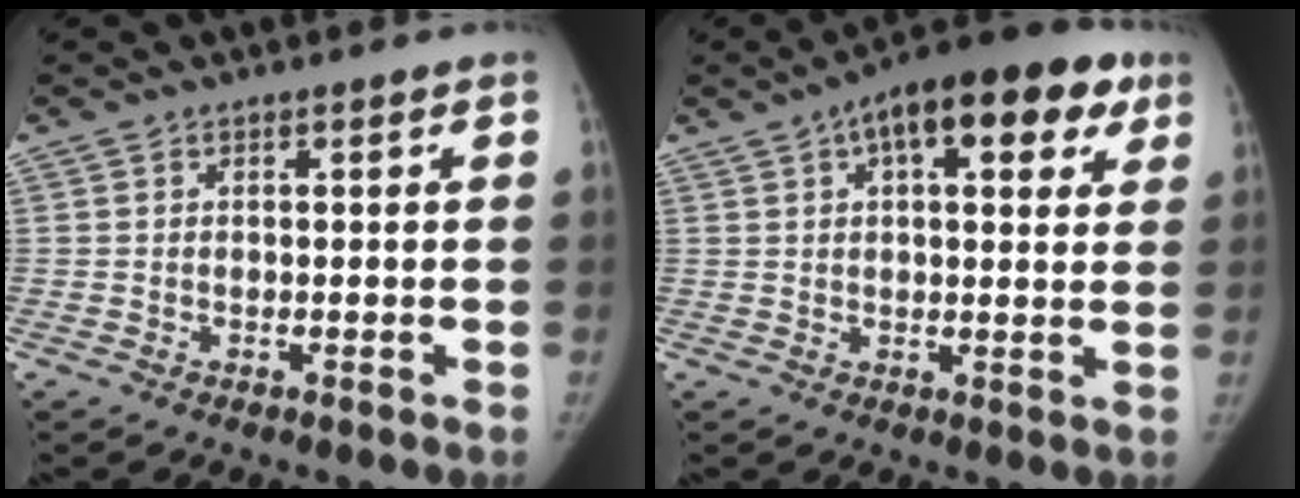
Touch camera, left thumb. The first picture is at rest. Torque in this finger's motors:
{"motor_torque": [0.36, 0.14, 1.37, -0.88, 0.30]}